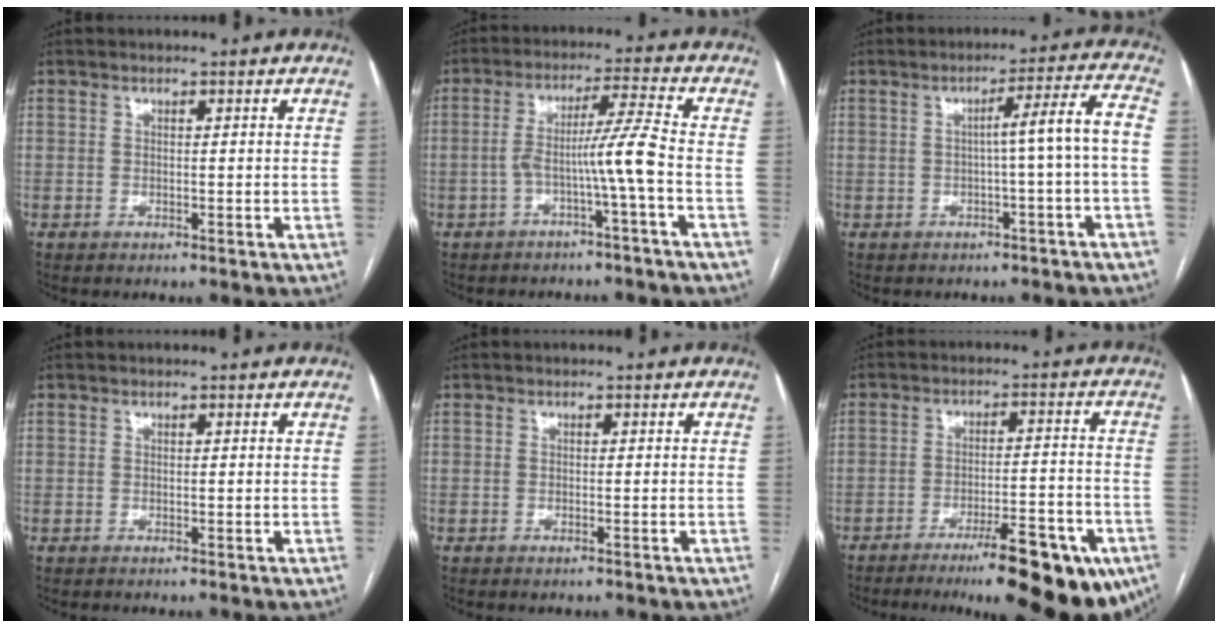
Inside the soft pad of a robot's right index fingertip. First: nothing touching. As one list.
[{"total": 6.8, "force": [-2.3, -1.7, 6.2], "torque": [-0.110, 0.022, -0.040]}, {"total": 6.3, "force": [-1.0, -1.2, 6.1], "torque": [-0.086, 0.016, -0.012]}, {"total": 0.0}, {"total": 0.6, "force": [-0.4, 0.2, 0.4], "torque": [-0.007, 0.000, -0.003]}, {"total": 17.2, "force": [-11.0, 3.4, 12.8], "torque": [-0.108, 0.014, -0.155]}]